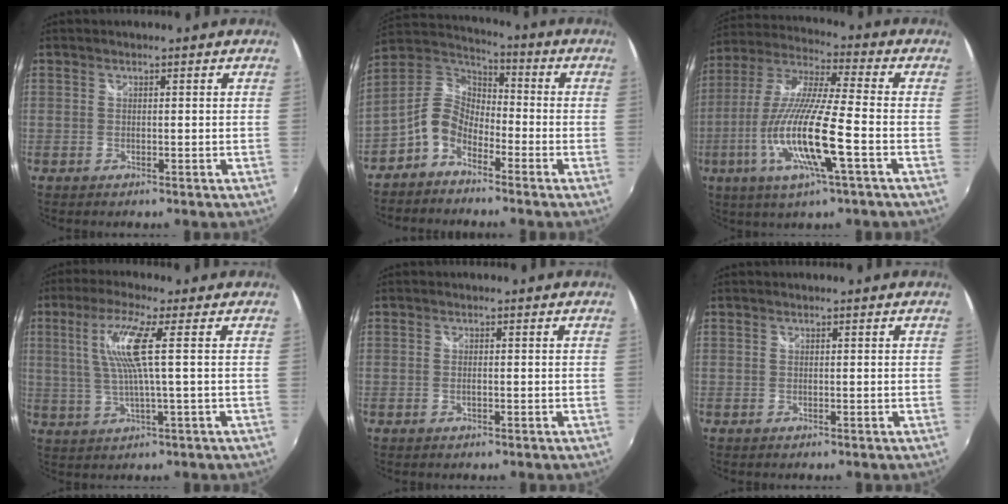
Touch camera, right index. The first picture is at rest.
{"total": 9.3, "force": [-5.1, 6.0, 5.0], "torque": [-0.108, 0.024, -0.109]}
{"total": 17.4, "force": [-5.8, 1.5, 16.3], "torque": [-0.324, -0.023, -0.115]}
{"total": 8.5, "force": [1.8, -0.7, 8.3], "torque": [-0.159, -0.001, 0.040]}
{"total": 1.0, "force": [-0.3, 0.4, 0.8], "torque": [-0.018, -0.001, -0.007]}
{"total": 0.0}